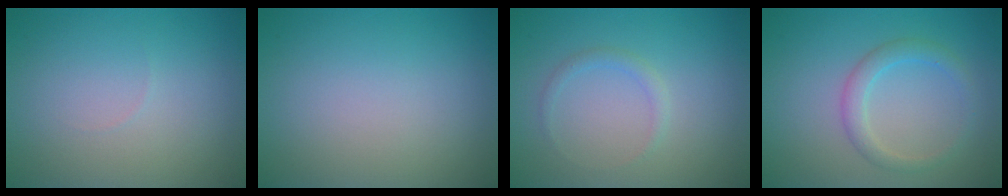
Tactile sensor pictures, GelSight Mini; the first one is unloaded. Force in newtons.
{"total": 0.0}
{"total": 1.0, "press": 1.0, "slide": 0.1}
{"total": 2.2, "press": 2.2, "slide": 0.1}